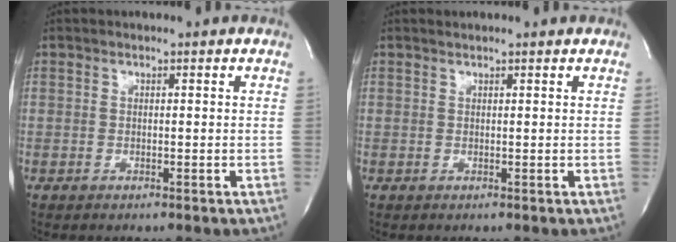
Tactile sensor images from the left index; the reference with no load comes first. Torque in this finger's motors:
{"motor_torque": [-0.01, -0.03, -0.01, 0.01]}